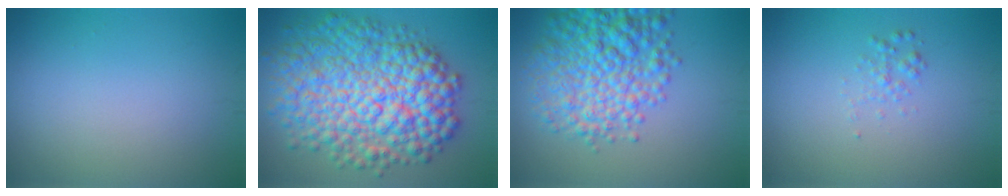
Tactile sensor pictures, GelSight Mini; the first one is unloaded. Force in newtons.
{"total": 11.8, "press": 11.8, "slide": 0.1}
{"total": 7.5, "press": 7.5, "slide": 0.2}
{"total": 1.0, "press": 1.0, "slide": 0.0}